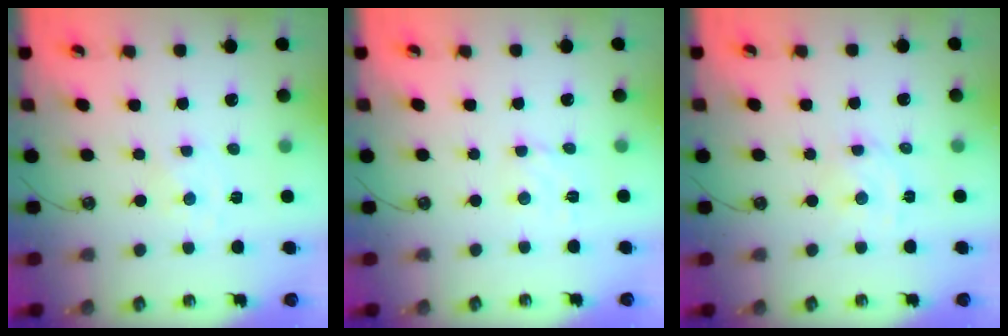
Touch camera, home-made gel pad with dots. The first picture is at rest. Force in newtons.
{"total": 2.8, "press": 2.8, "slide": 0.4}
{"total": 3.4, "press": 3.4, "slide": 0.4}